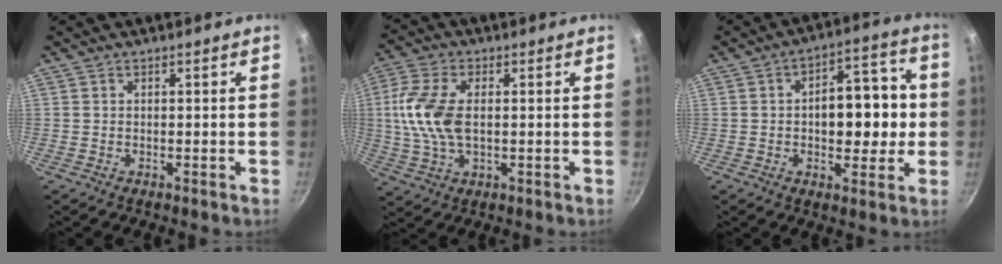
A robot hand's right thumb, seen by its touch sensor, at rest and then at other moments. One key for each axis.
{"total": 11.4, "fx": 0.6, "fy": 6.3, "fz": 9.5, "tx": -0.194, "ty": 0.008, "tz": 0.004}
{"total": 13.5, "fx": -0.4, "fy": 7.9, "fz": 10.9, "tx": -0.105, "ty": 0.030, "tz": -0.010}